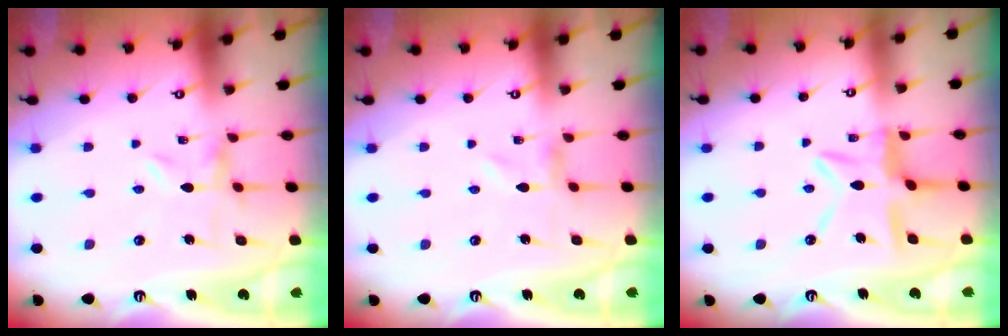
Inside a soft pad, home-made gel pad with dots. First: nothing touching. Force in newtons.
{"total": 0.0}
{"total": 10.7, "press": 10.7, "slide": 1.1}